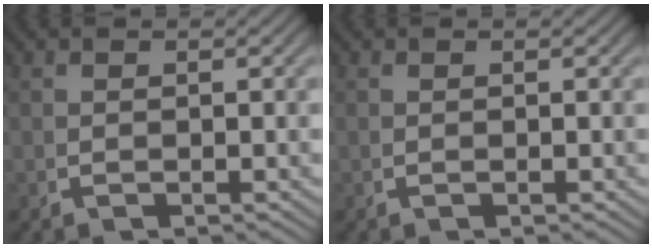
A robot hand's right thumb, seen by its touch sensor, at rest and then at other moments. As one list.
[{"total": 0.0}]